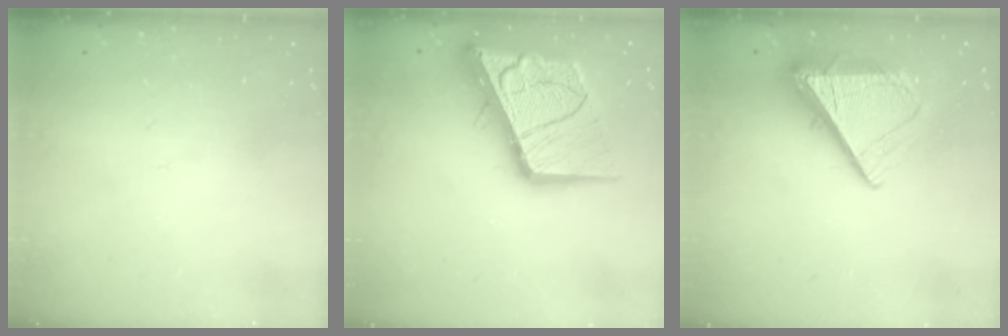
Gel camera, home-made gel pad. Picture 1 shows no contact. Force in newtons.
{"total": 25.4, "press": 25.2, "slide": 3.1}
{"total": 9.0, "press": 8.9, "slide": 1.3}